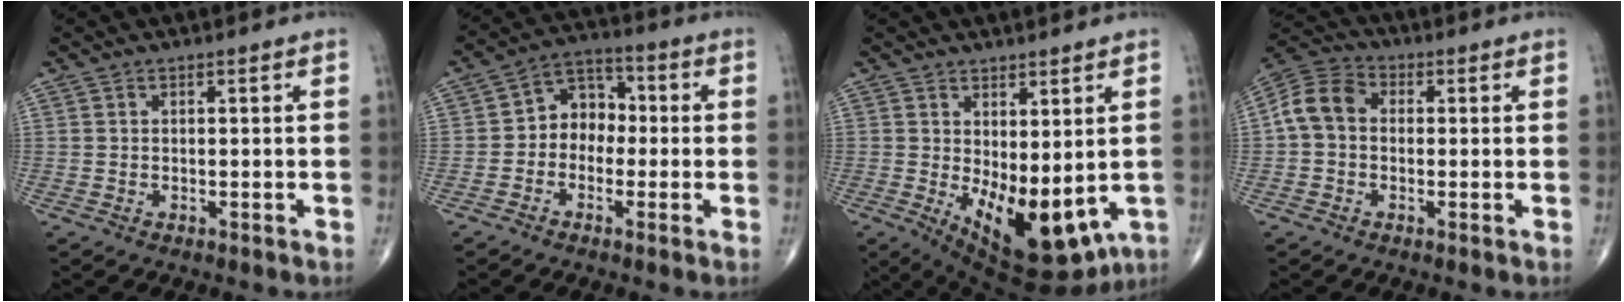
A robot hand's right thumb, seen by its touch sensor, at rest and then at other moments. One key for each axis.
{"total": 7.6, "fx": -0.9, "fy": 6.1, "fz": 4.5, "tx": -0.033, "ty": 0.035, "tz": -0.036}
{"total": 14.3, "fx": -1.7, "fy": 6.8, "fz": 12.5, "tx": -0.172, "ty": -0.027, "tz": 0.001}
{"total": 8.4, "fx": 0.1, "fy": 6.5, "fz": 5.3, "tx": -0.095, "ty": 0.029, "tz": -0.012}